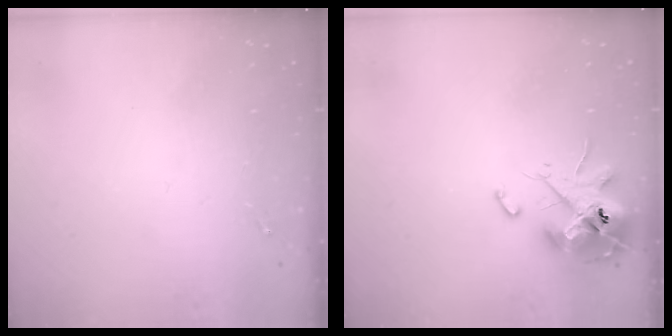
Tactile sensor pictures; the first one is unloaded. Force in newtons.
{"total": 13.1, "press": 12.9, "slide": 2.1}